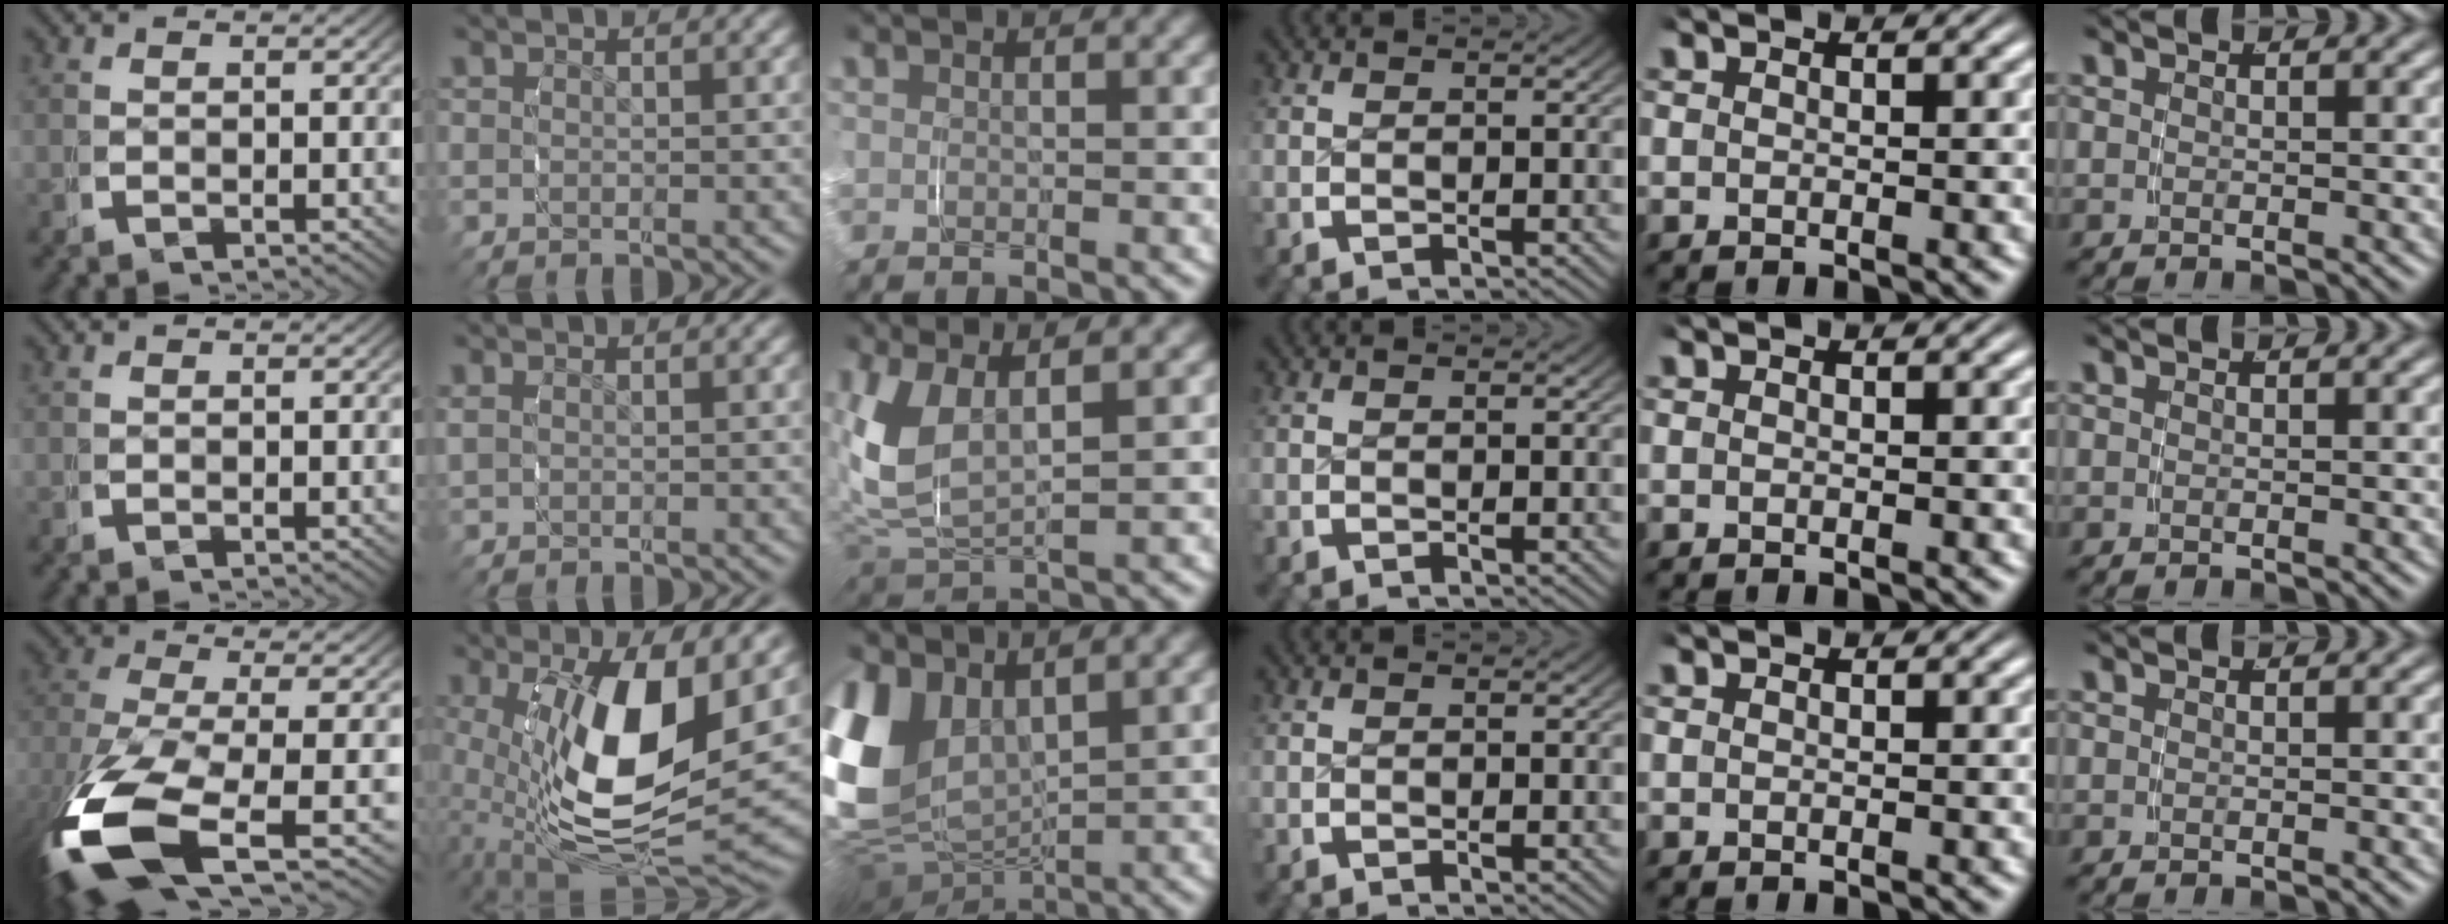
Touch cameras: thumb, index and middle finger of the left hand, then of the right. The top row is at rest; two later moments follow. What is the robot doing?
{"motion": "grasp_and_lifting", "object": "fork"}